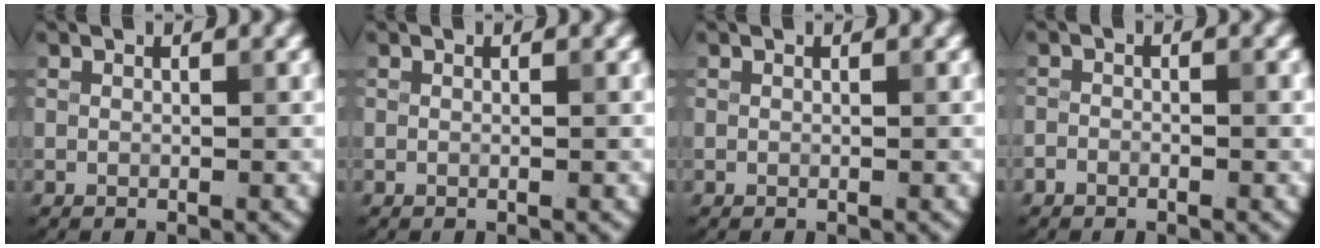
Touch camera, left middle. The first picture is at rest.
{"total": 0.0}
{"total": 0.0}
{"total": 1.1, "force": [-0.7, 0.5, 0.7], "torque": [-0.011, 0.002, -0.014]}